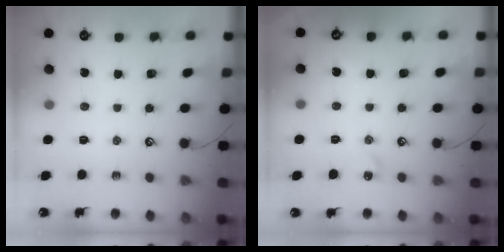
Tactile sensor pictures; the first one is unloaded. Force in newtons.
{"total": 3.8, "press": 3.8, "slide": 0.5}